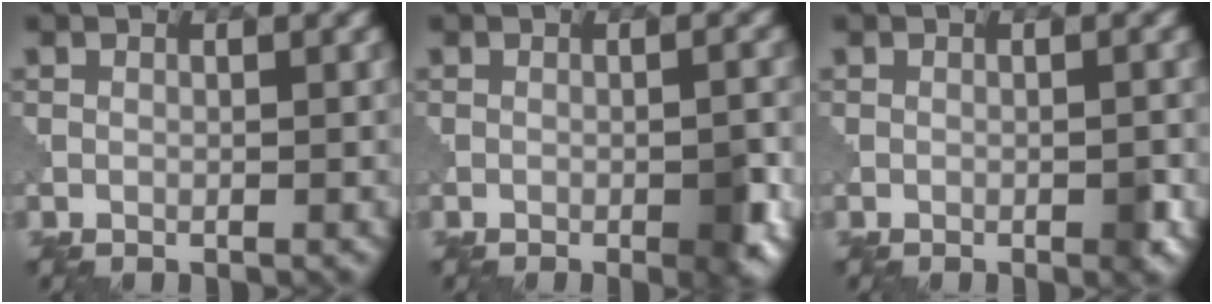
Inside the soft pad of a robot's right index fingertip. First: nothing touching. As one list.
[{"total": 2.9, "force": [-1.1, 0.7, 2.6], "torque": [-0.042, 0.000, -0.017]}, {"total": 1.3, "force": [-0.6, 0.3, 1.1], "torque": [-0.018, 0.001, -0.008]}]